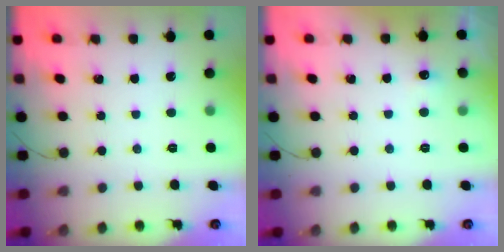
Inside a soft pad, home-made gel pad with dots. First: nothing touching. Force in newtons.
{"total": 11.2, "press": 3.5, "slide": 10.6}